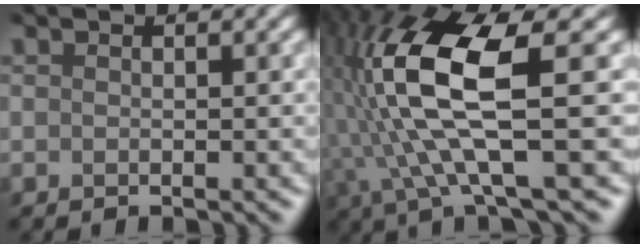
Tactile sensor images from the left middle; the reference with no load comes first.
{"total": 9.6, "force": [0.8, 2.3, 9.3], "torque": [-0.205, 0.011, 0.021]}